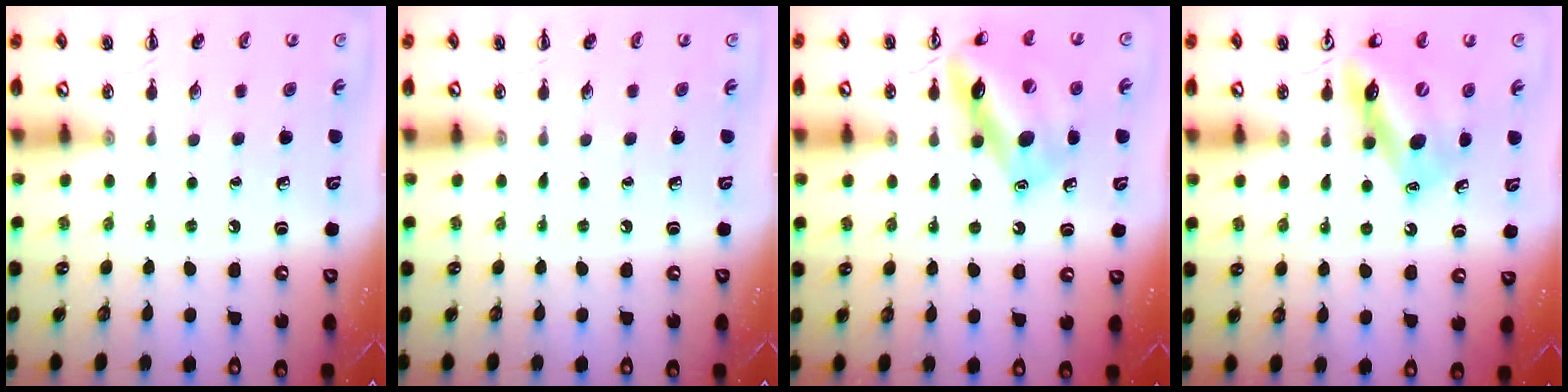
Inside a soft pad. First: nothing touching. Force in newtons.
{"total": 0.0}
{"total": 14.8, "press": 14.7, "slide": 1.8}
{"total": 12.1, "press": 11.4, "slide": 4.0}